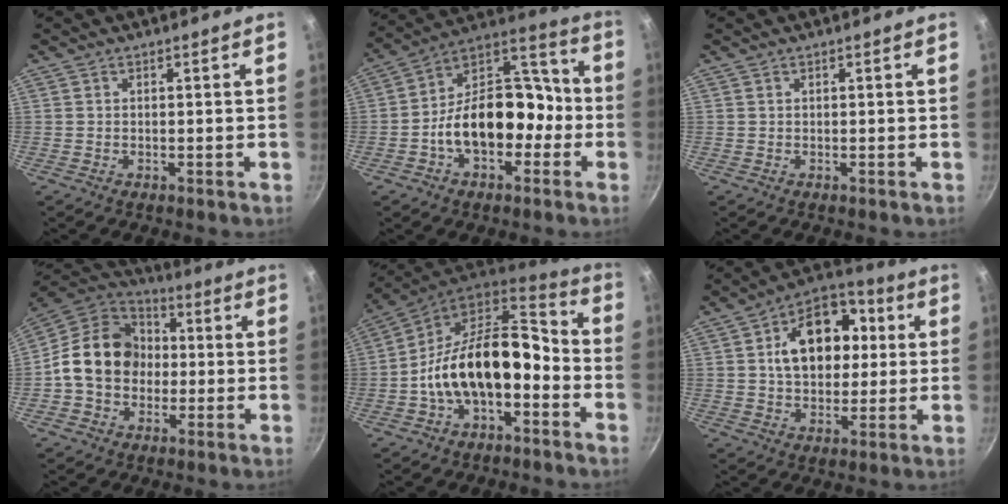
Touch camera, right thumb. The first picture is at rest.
{"total": 18.5, "force": [-4.4, 12.3, 13.1], "torque": [-0.153, 0.074, -0.078]}
{"total": 0.0}
{"total": 16.6, "force": [-0.4, 13.5, 9.6], "torque": [-0.132, 0.040, -0.021]}
{"total": 18.5, "force": [-4.4, 10.8, 14.3], "torque": [-0.217, 0.068, -0.084]}
{"total": 17.1, "force": [3.0, 12.0, 11.8], "torque": [-0.143, 0.022, 0.035]}